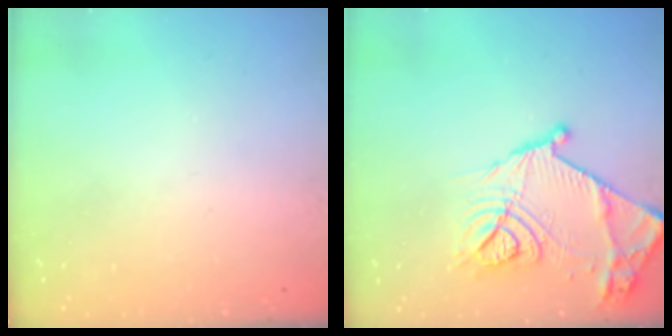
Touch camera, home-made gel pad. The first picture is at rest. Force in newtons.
{"total": 19.0, "press": 19.0, "slide": 0.7}